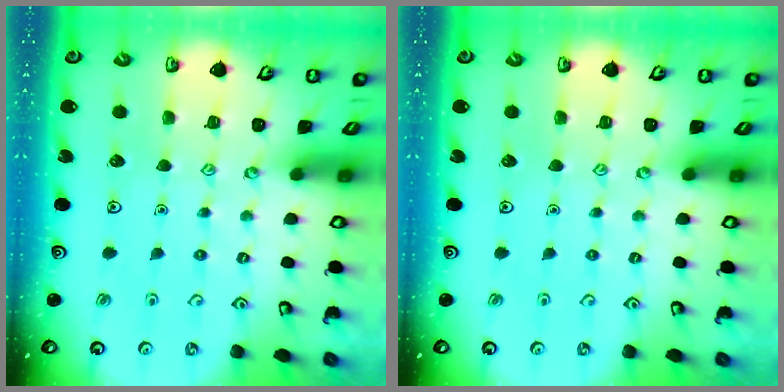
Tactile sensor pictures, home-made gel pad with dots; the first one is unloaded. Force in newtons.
{"total": 0.0}